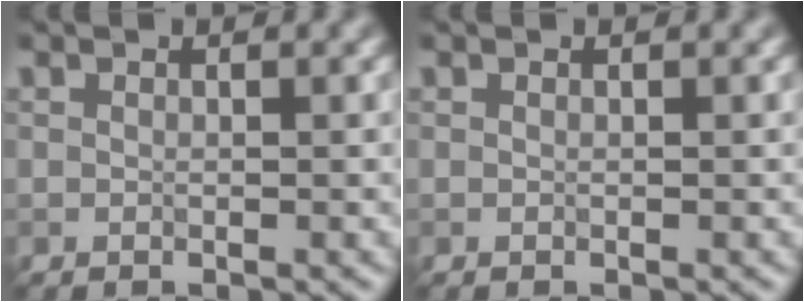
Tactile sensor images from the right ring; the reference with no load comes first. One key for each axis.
{"total": 0.0}